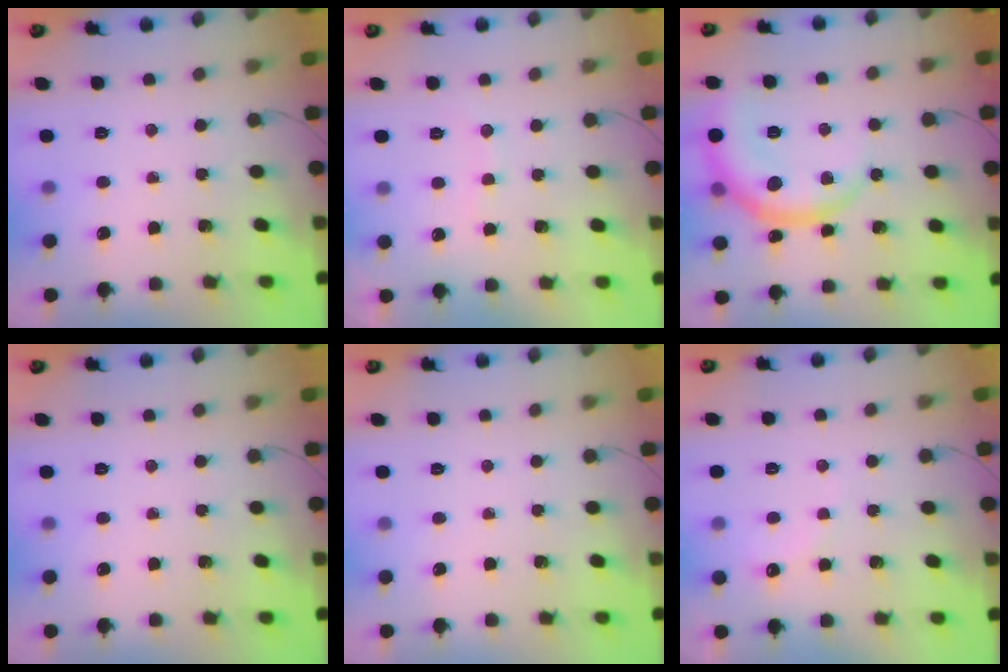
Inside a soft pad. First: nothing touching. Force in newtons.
{"total": 5.8, "press": 5.8, "slide": 0.8}
{"total": 12.8, "press": 12.8, "slide": 0.5}
{"total": 0.0}
{"total": 0.0}
{"total": 3.9, "press": 3.8, "slide": 1.0}